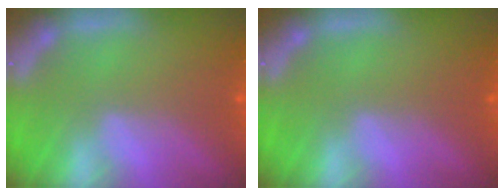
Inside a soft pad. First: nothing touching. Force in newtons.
{"total": 0.0}